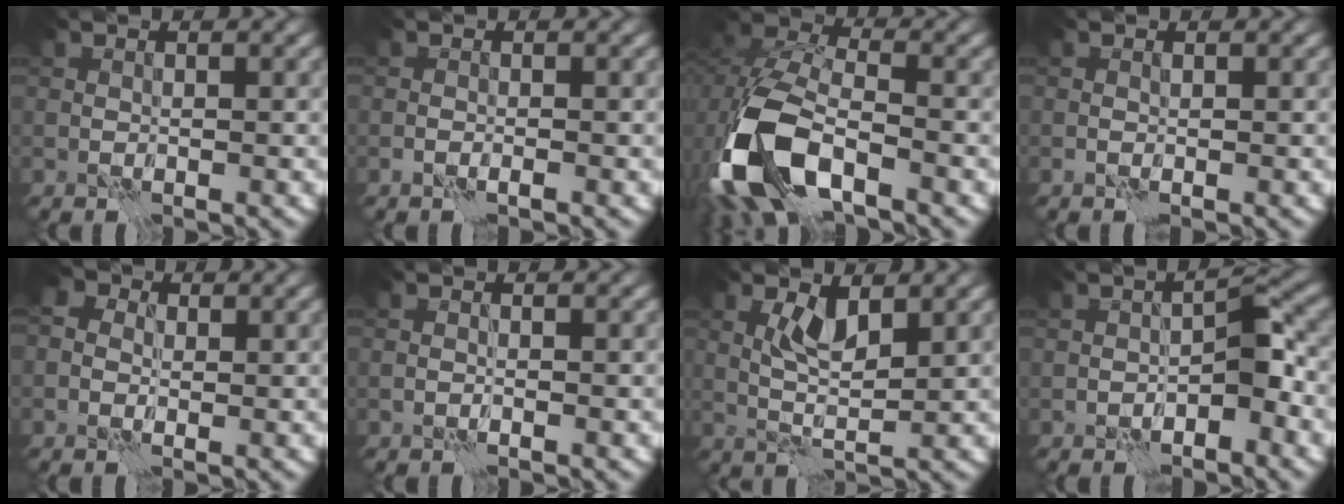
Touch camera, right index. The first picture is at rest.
{"total": 0.6, "force": [0.2, -0.6, 0.2], "torque": [-0.003, 0.002, 0.001]}
{"total": 10.5, "force": [-5.1, 5.4, 7.5], "torque": [-0.166, -0.012, -0.100]}
{"total": 0.7, "force": [0.5, -0.5, 0.0], "torque": [0.002, 0.002, 0.010]}
{"total": 2.3, "force": [0.2, 1.9, 1.3], "torque": [-0.023, 0.012, -0.008]}
{"total": 0.6, "force": [-0.4, -0.3, 0.1], "torque": [-0.002, 0.004, -0.012]}
{"total": 2.6, "force": [1.2, 0.5, 2.2], "torque": [-0.043, 0.002, 0.022]}
{"total": 2.9, "force": [-1.1, 0.9, 2.6], "torque": [-0.031, 0.015, -0.020]}